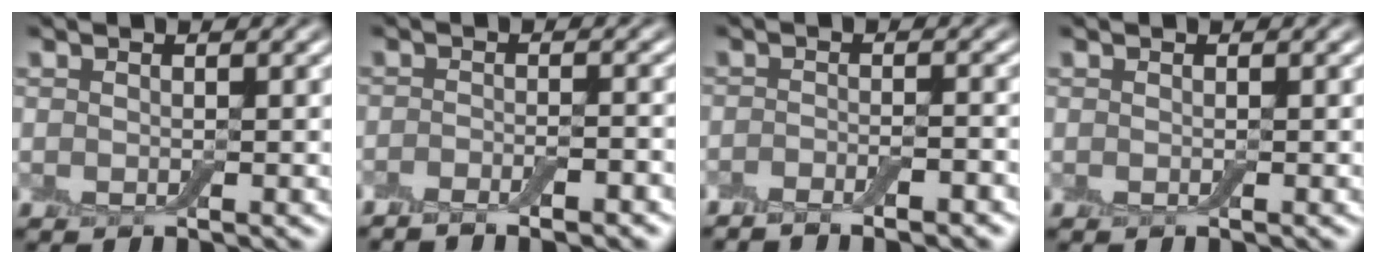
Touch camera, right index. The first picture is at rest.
{"total": 3.3, "force": [-2.4, 0.6, 2.2], "torque": [-0.038, 0.007, -0.041]}
{"total": 3.0, "force": [-2.3, 0.5, 1.8], "torque": [-0.033, 0.006, -0.040]}
{"total": 0.0}